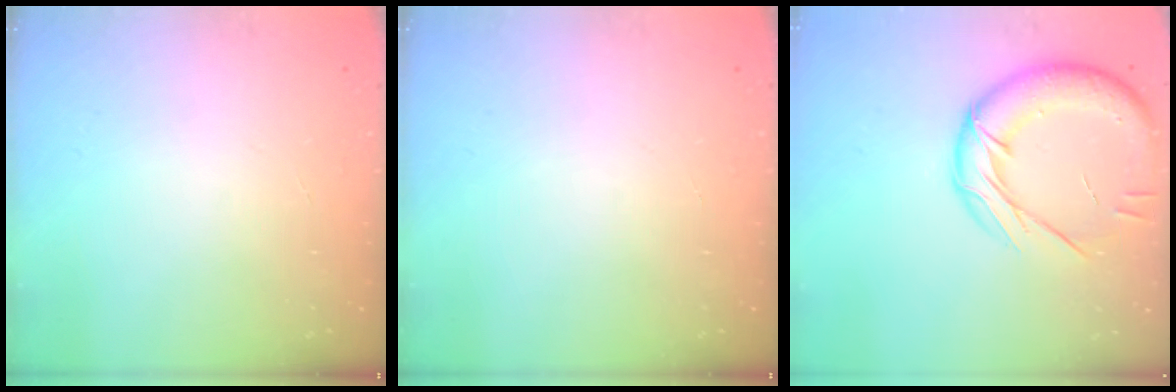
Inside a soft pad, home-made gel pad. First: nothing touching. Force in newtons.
{"total": 0.0}
{"total": 18.0, "press": 17.8, "slide": 2.5}